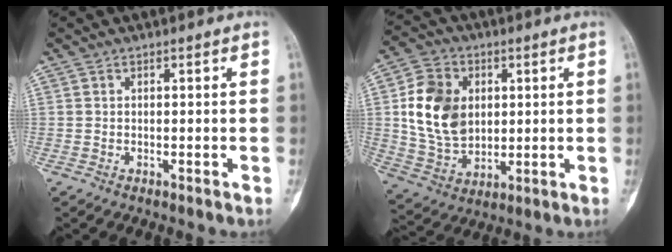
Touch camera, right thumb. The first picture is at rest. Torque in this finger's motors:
{"motor_torque": [0.64, 1.92, 0.93, -0.28, 0.09]}